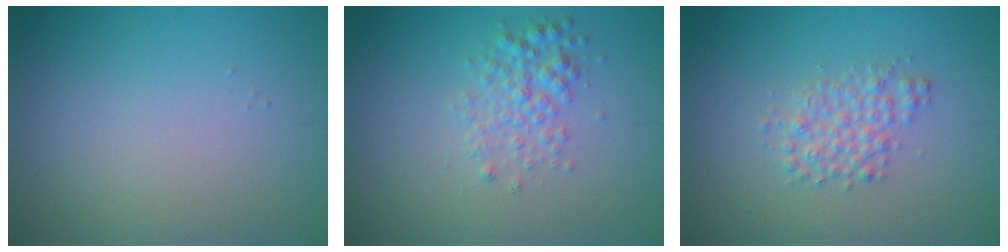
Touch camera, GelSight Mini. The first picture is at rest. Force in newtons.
{"total": 2.5, "press": 2.5, "slide": 0.0}
{"total": 2.6, "press": 2.6, "slide": 0.0}